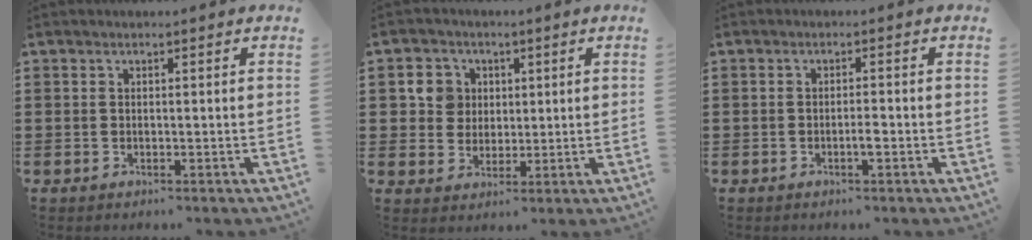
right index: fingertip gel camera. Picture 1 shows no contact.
{"total": 5.3, "force": [1.4, 4.9, 1.3], "torque": [-0.041, 0.013, 0.022]}
{"total": 1.7, "force": [-0.7, 0.2, 1.5], "torque": [-0.029, -0.001, -0.012]}